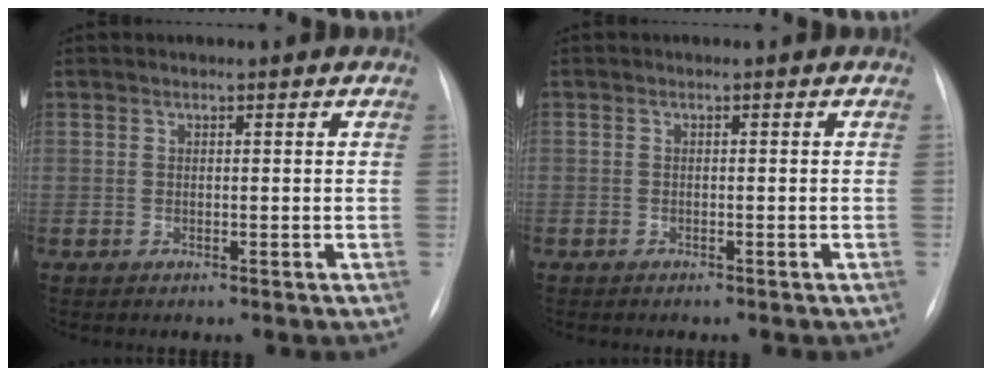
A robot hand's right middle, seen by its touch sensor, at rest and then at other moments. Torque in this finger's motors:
{"motor_torque": [0.15, -0.23, -0.34, -0.16]}